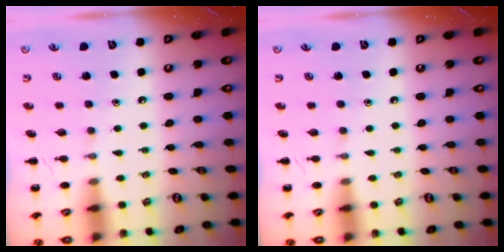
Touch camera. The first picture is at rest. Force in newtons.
{"total": 0.0}